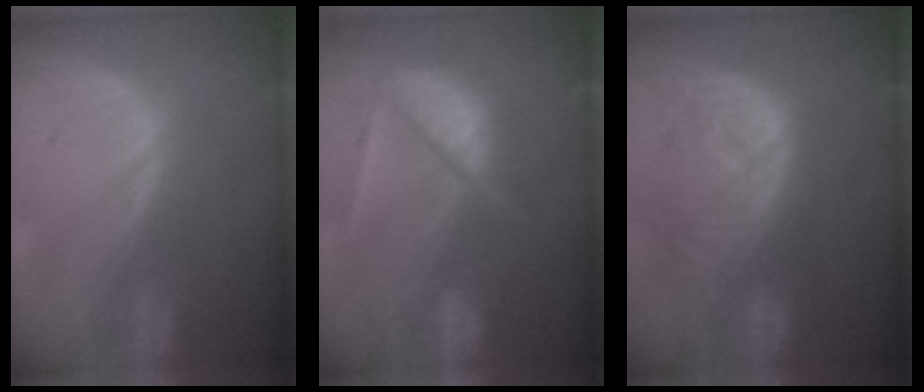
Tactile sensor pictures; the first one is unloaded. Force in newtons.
{"total": 9.8, "press": 8.4, "slide": 4.9}
{"total": 11.1, "press": 9.8, "slide": 5.2}